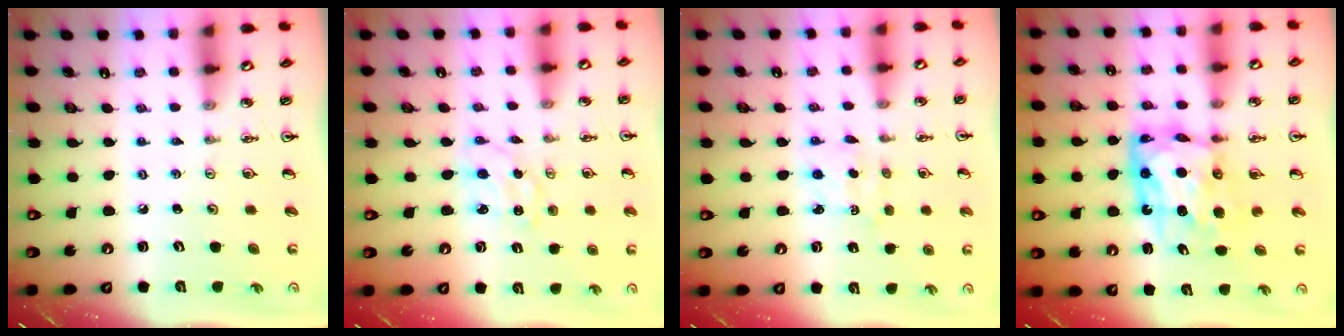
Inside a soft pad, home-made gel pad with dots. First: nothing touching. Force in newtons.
{"total": 1.6, "press": 1.6, "slide": 0.3}
{"total": 2.2, "press": 2.2, "slide": 0.4}
{"total": 11.0, "press": 11.0, "slide": 0.8}